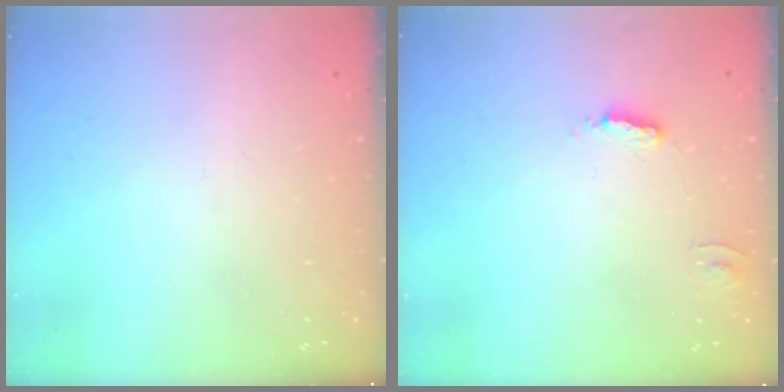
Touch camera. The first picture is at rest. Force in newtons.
{"total": 4.1, "press": 4.1, "slide": 0.3}